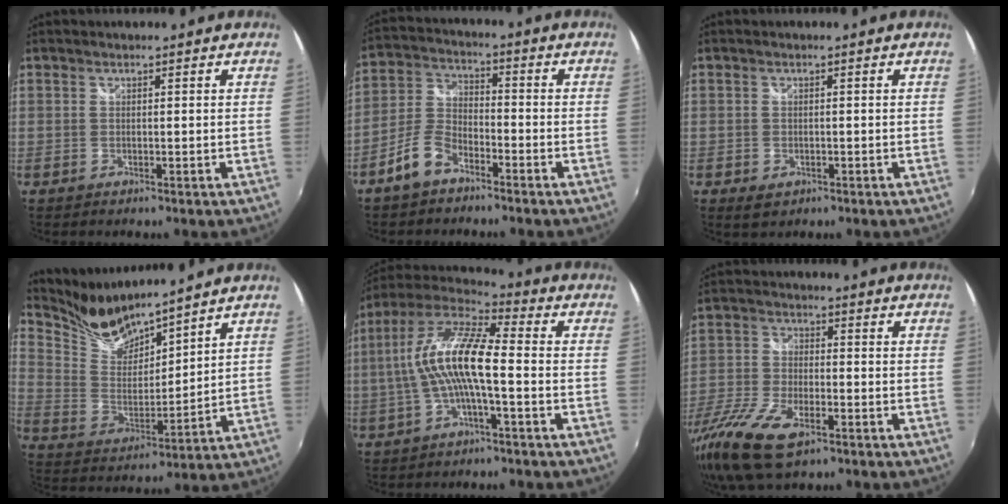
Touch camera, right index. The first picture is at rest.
{"total": 7.8, "force": [-5.4, 3.6, 4.3], "torque": [-0.103, 0.017, -0.109]}
{"total": 2.4, "force": [-1.0, 1.8, 1.2], "torque": [-0.023, -0.004, -0.011]}
{"total": 9.6, "force": [9.3, 1.1, 2.0], "torque": [-0.059, -0.025, 0.188]}
{"total": 13.3, "force": [-1.3, 2.6, 13.0], "torque": [-0.248, 0.012, -0.029]}
{"total": 15.3, "force": [-9.2, 6.0, 10.7], "torque": [-0.241, -0.040, -0.184]}